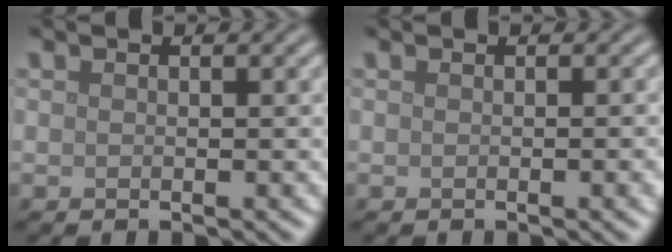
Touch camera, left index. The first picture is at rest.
{"total": 1.3, "force": [-0.1, 0.3, 1.2], "torque": [-0.013, 0.001, -0.002]}